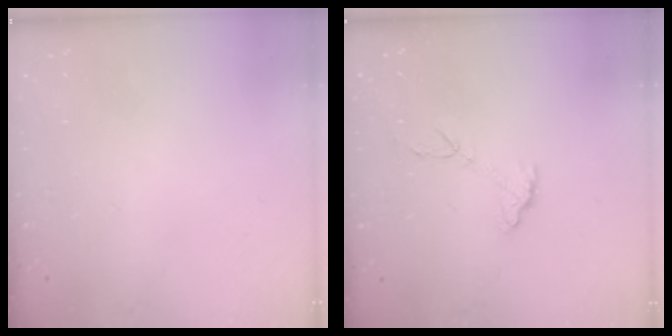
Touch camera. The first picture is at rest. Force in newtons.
{"total": 8.5, "press": 8.5, "slide": 0.6}